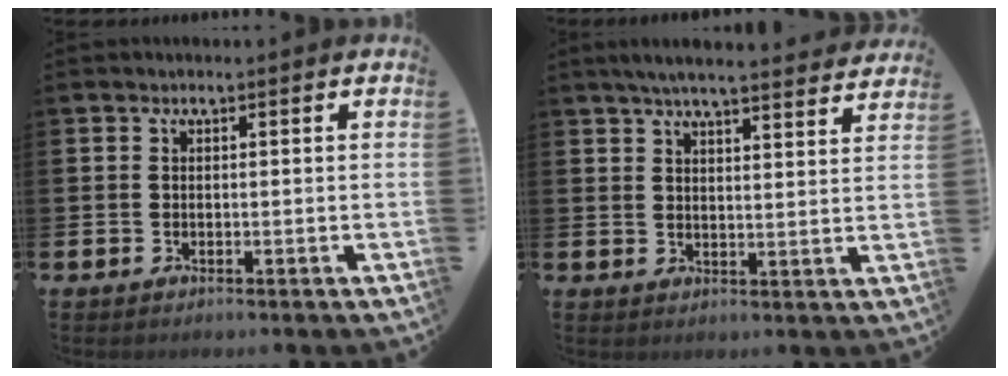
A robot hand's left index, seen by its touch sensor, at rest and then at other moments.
{"total": 5.5, "force": [5.2, 0.1, 1.6], "torque": [-0.036, -0.028, 0.090]}